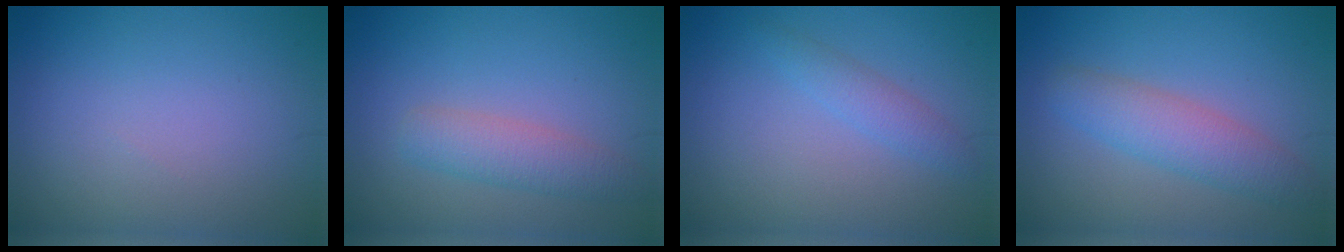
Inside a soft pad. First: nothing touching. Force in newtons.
{"total": 3.0, "press": 3.0, "slide": 0.1}
{"total": 1.7, "press": 1.7, "slide": 0.1}
{"total": 3.8, "press": 3.8, "slide": 0.1}